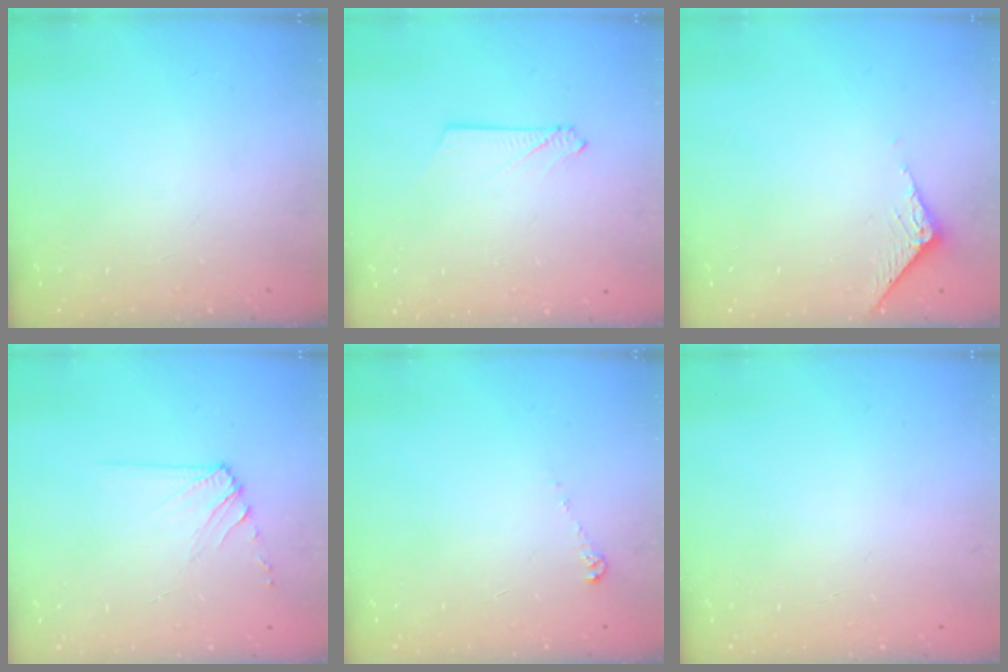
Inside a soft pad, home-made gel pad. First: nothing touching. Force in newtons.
{"total": 2.6, "press": 2.6, "slide": 0.3}
{"total": 3.4, "press": 3.4, "slide": 0.2}
{"total": 6.8, "press": 6.7, "slide": 0.8}
{"total": 4.3, "press": 4.2, "slide": 0.6}
{"total": 0.0}